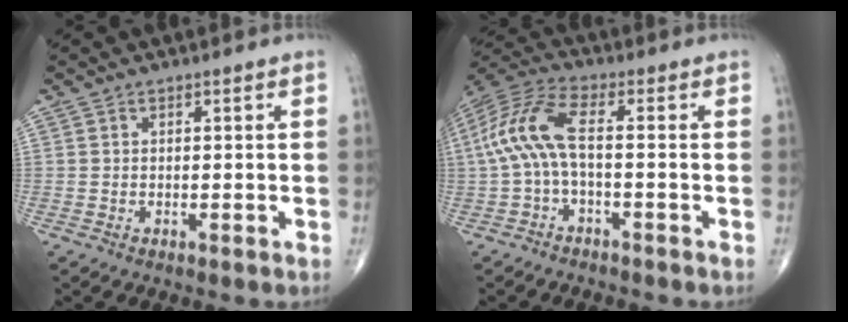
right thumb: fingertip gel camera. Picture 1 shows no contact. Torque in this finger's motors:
{"motor_torque": [-0.07, 0.87, 1.28, 0.00, 0.17]}